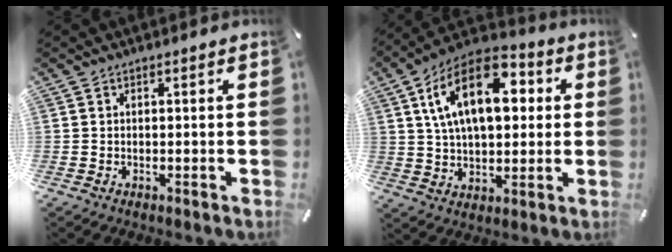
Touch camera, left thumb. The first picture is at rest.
{"total": 18.3, "force": [5.5, 10.6, 13.8], "torque": [-0.253, 0.001, 0.087]}